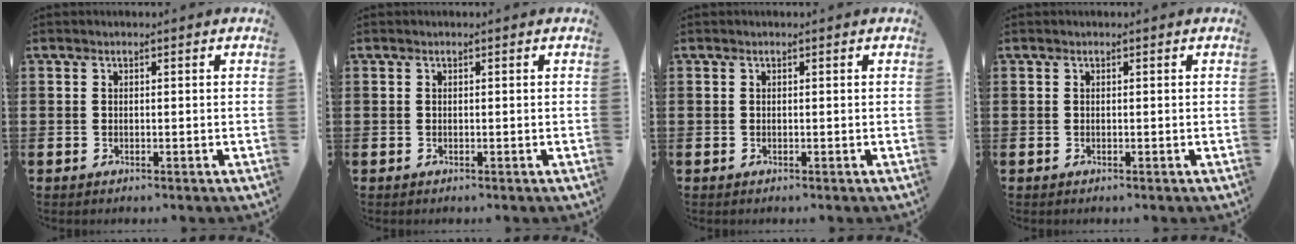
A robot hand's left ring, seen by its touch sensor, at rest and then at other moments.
{"total": 0.0}
{"total": 0.0}
{"total": 0.0}